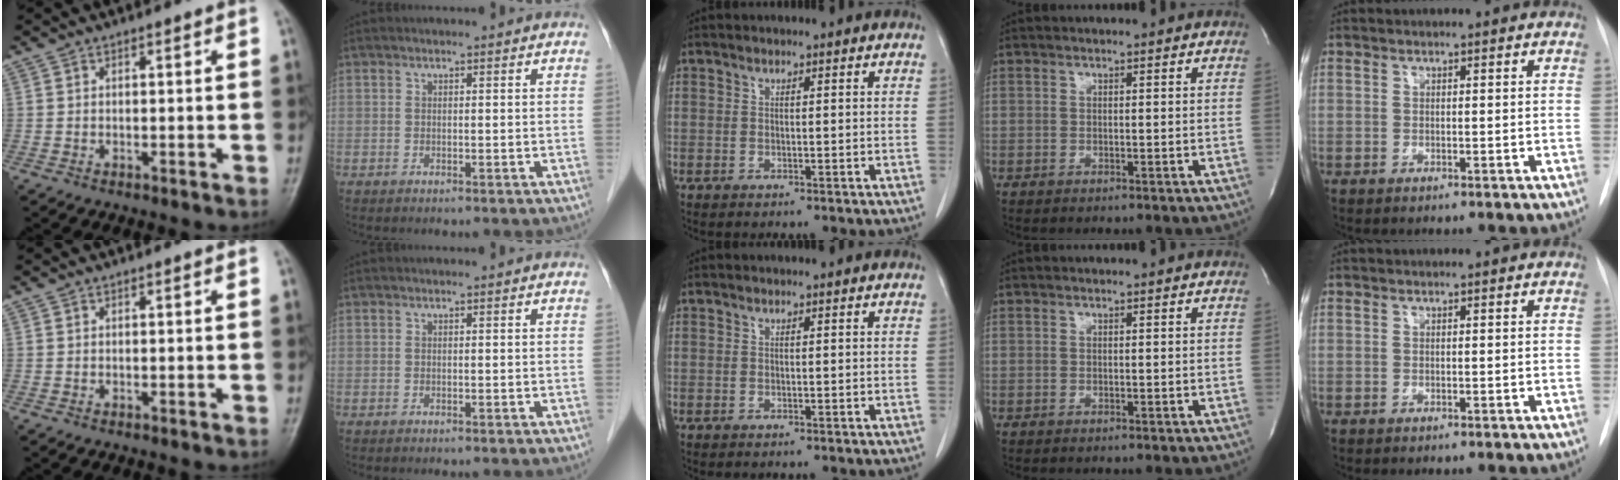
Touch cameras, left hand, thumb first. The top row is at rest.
{}